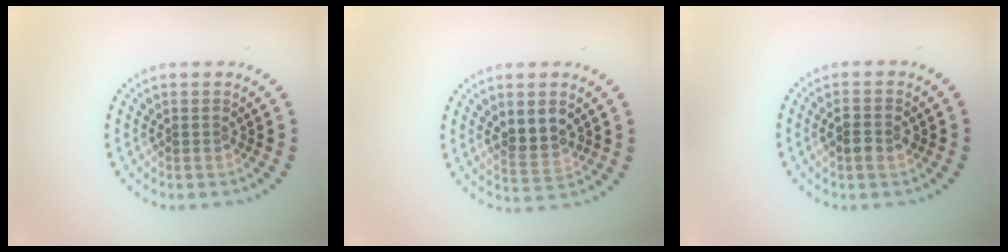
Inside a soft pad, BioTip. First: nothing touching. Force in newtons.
{"total": 3.0, "press": 2.9, "slide": 0.9}
{"total": 2.0, "press": 2.0, "slide": 0.1}